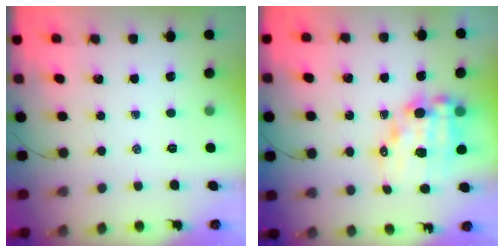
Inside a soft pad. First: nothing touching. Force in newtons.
{"total": 14.5, "press": 14.1, "slide": 3.5}